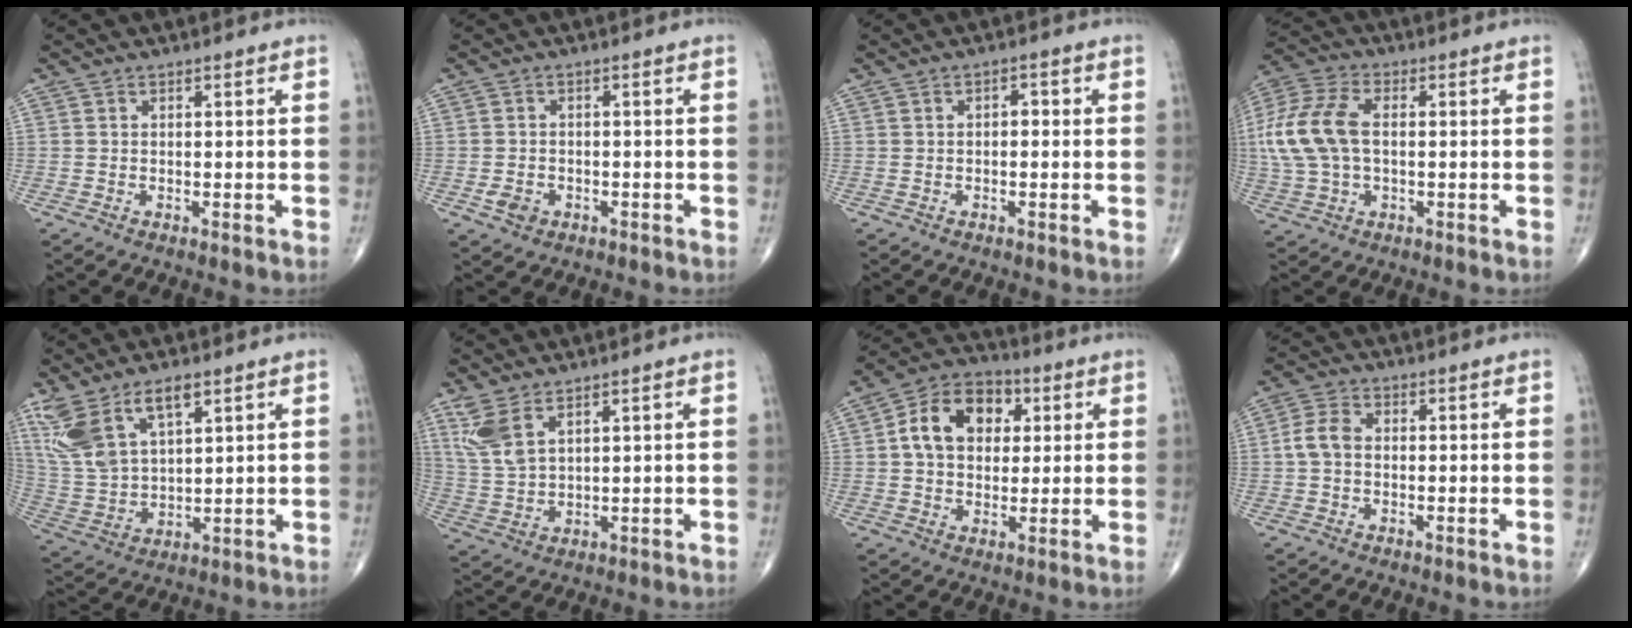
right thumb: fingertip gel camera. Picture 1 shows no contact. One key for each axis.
{"total": 2.8, "fx": -1.2, "fy": 2.2, "fz": 1.3, "tx": -0.022, "ty": 0.004, "tz": -0.016}
{"total": 1.7, "fx": 0.0, "fy": 1.0, "fz": 1.4, "tx": -0.012, "ty": 0.006, "tz": -0.005}
{"total": 13.7, "fx": 0.7, "fy": 8.1, "fz": 11.0, "tx": -0.250, "ty": 0.021, "tz": 0.010}
{"total": 12.8, "fx": 7.4, "fy": 5.9, "fz": 8.7, "tx": -0.176, "ty": -0.020, "tz": 0.159}
{"total": 6.7, "fx": 4.0, "fy": 2.7, "fz": 4.6, "tx": -0.103, "ty": -0.012, "tz": 0.094}
{"total": 12.9, "fx": 2.7, "fy": 9.3, "fz": 8.5, "tx": -0.116, "ty": 0.013, "tz": 0.035}
{"total": 4.5, "fx": -0.2, "fy": 3.2, "fz": 3.1, "tx": -0.065, "ty": 0.015, "tz": -0.011}